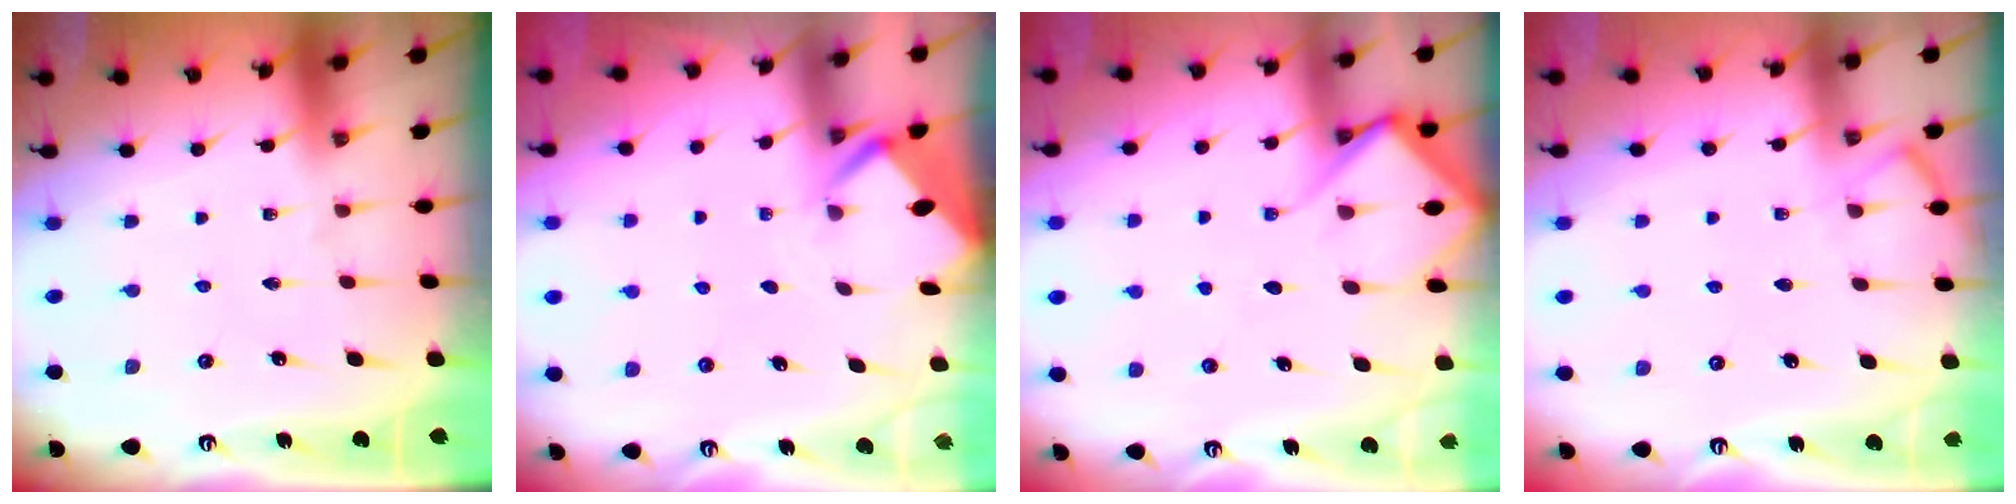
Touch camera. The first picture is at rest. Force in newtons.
{"total": 2.5, "press": 2.5, "slide": 0.2}
{"total": 7.4, "press": 7.4, "slide": 0.8}
{"total": 5.5, "press": 5.4, "slide": 0.7}